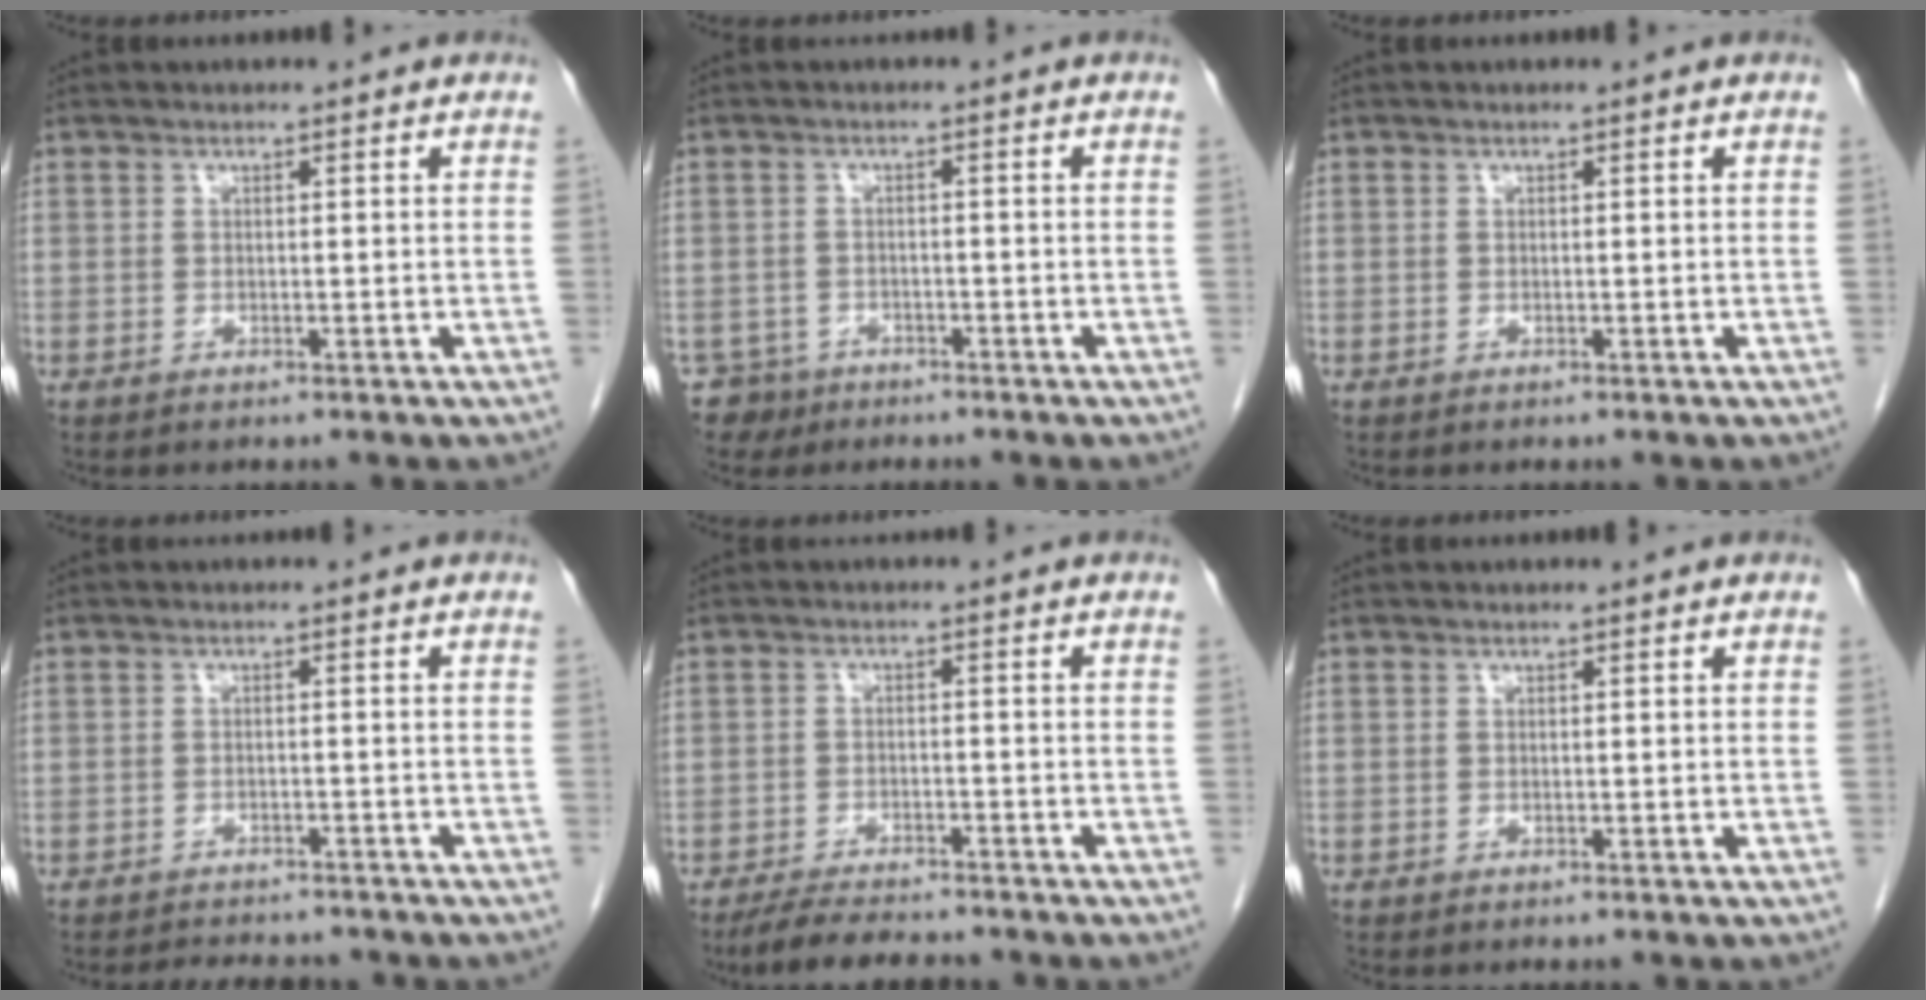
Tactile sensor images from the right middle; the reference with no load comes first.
{"total": 3.3, "force": [-2.3, 2.3, -0.4], "torque": [0.011, 0.006, -0.038]}
{"total": 0.0}
{"total": 6.8, "force": [-6.3, 1.9, 1.9], "torque": [-0.030, -0.004, -0.079]}
{"total": 6.8, "force": [-6.1, 1.2, 2.7], "torque": [-0.049, -0.019, -0.101]}
{"total": 0.0}